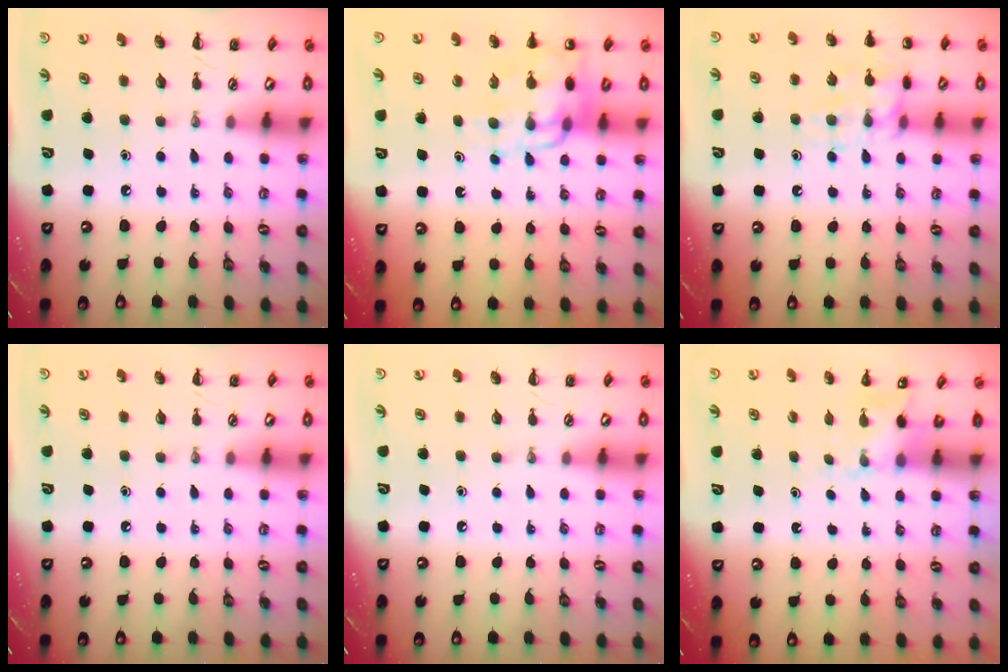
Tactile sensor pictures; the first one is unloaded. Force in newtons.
{"total": 11.6, "press": 11.3, "slide": 2.6}
{"total": 12.8, "press": 12.8, "slide": 0.7}
{"total": 0.0}
{"total": 0.0}
{"total": 3.7, "press": 3.6, "slide": 1.1}